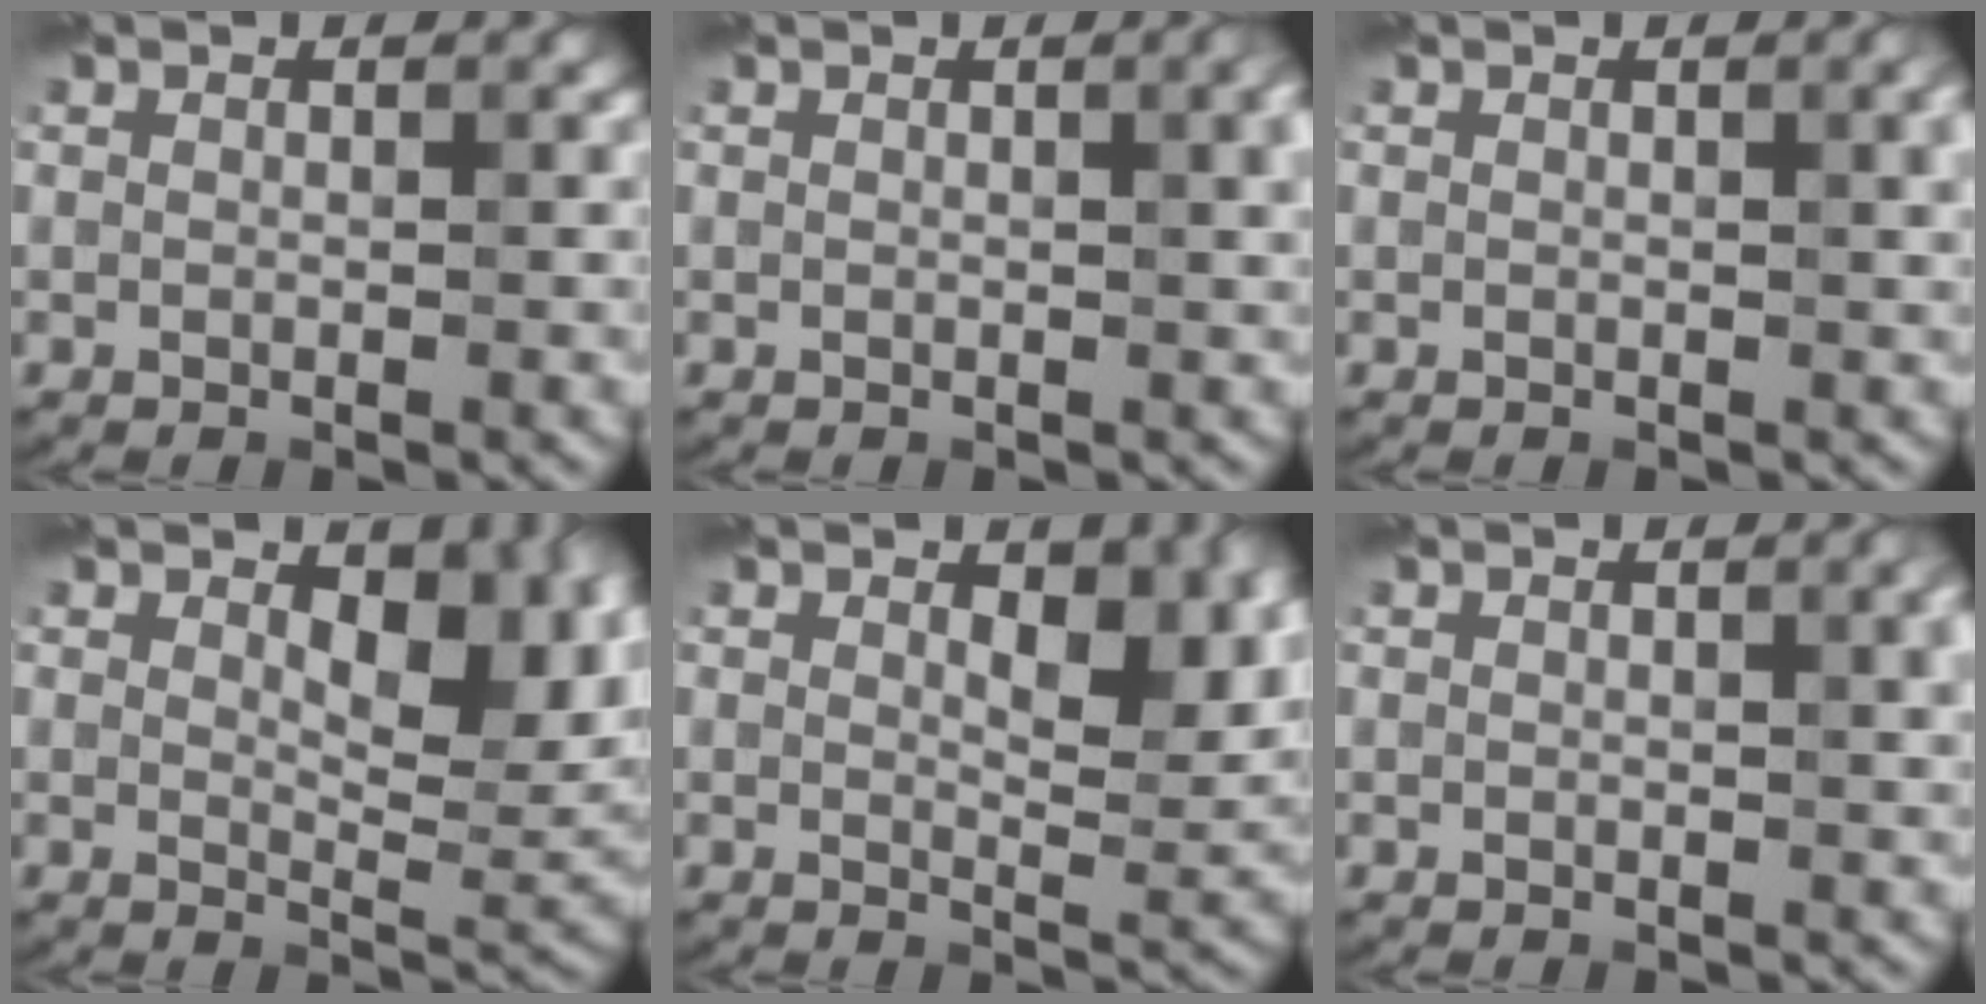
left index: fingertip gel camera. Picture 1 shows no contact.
{"total": 3.7, "force": [1.0, 1.5, 3.2], "torque": [-0.034, 0.003, 0.018]}
{"total": 2.9, "force": [0.9, 1.0, 2.6], "torque": [-0.032, 0.004, 0.013]}
{"total": 6.8, "force": [2.4, 3.3, 5.4], "torque": [-0.076, -0.012, 0.038]}
{"total": 4.8, "force": [1.8, 2.4, 3.8], "torque": [-0.056, -0.010, 0.030]}
{"total": 3.7, "force": [1.1, 1.4, 3.2], "torque": [-0.035, 0.004, 0.018]}